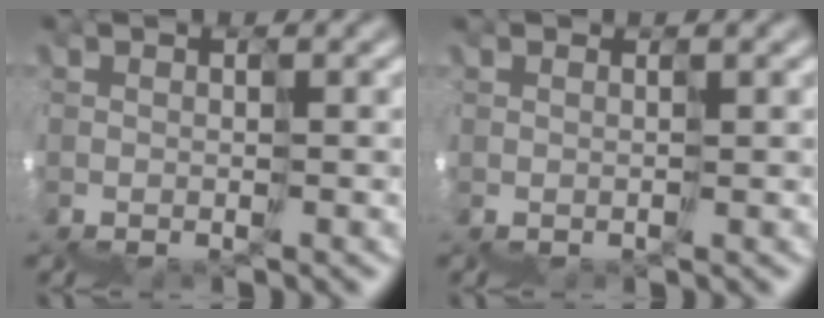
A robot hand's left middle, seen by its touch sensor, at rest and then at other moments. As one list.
[{"total": 0.6, "force": [0.3, 0.0, 0.5], "torque": [0.000, 0.009, 0.002]}]